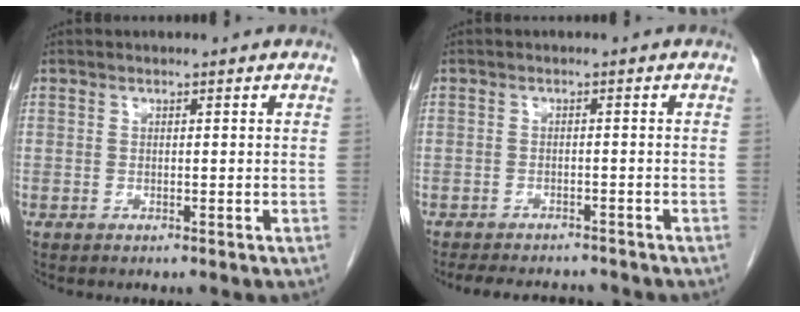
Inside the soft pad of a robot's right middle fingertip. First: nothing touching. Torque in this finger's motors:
{"motor_torque": [0.03, -0.02, 0.01, 0.00]}